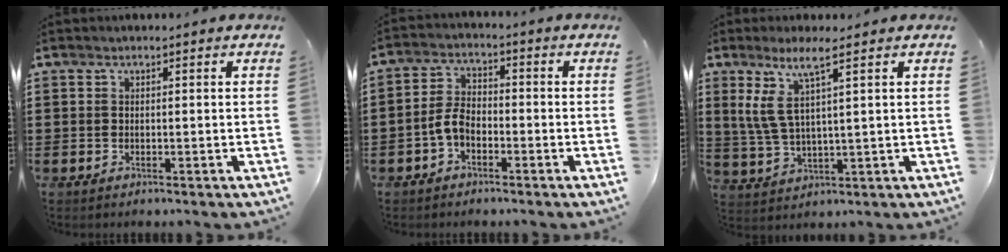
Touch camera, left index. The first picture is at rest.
{"total": 4.5, "force": [-2.3, 2.4, 3.0], "torque": [-0.081, 0.004, -0.052]}
{"total": 7.0, "force": [3.5, 0.9, 6.0], "torque": [-0.143, -0.006, 0.055]}